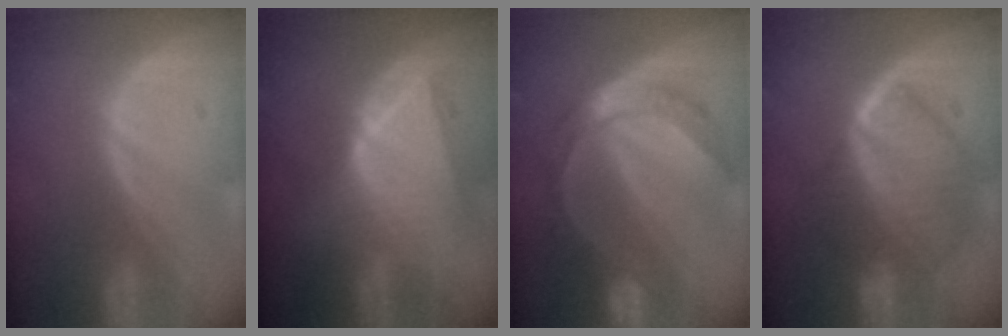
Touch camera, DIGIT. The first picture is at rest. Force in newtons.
{"total": 9.1, "press": 8.0, "slide": 4.3}
{"total": 8.4, "press": 8.3, "slide": 0.9}
{"total": 10.3, "press": 10.2, "slide": 1.0}